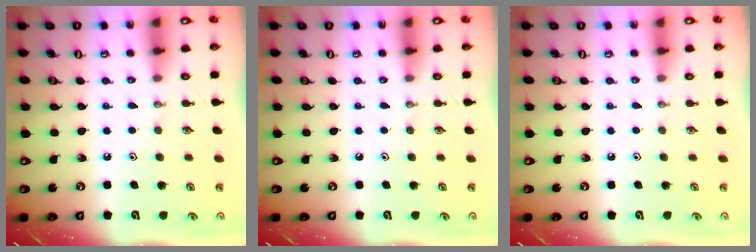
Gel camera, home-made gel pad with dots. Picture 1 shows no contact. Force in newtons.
{"total": 0.0}
{"total": 0.0}